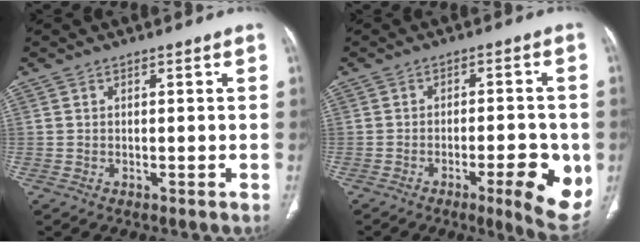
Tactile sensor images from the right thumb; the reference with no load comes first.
{"total": 11.1, "force": [-3.6, 2.9, 10.1], "torque": [-0.121, 0.002, -0.042]}